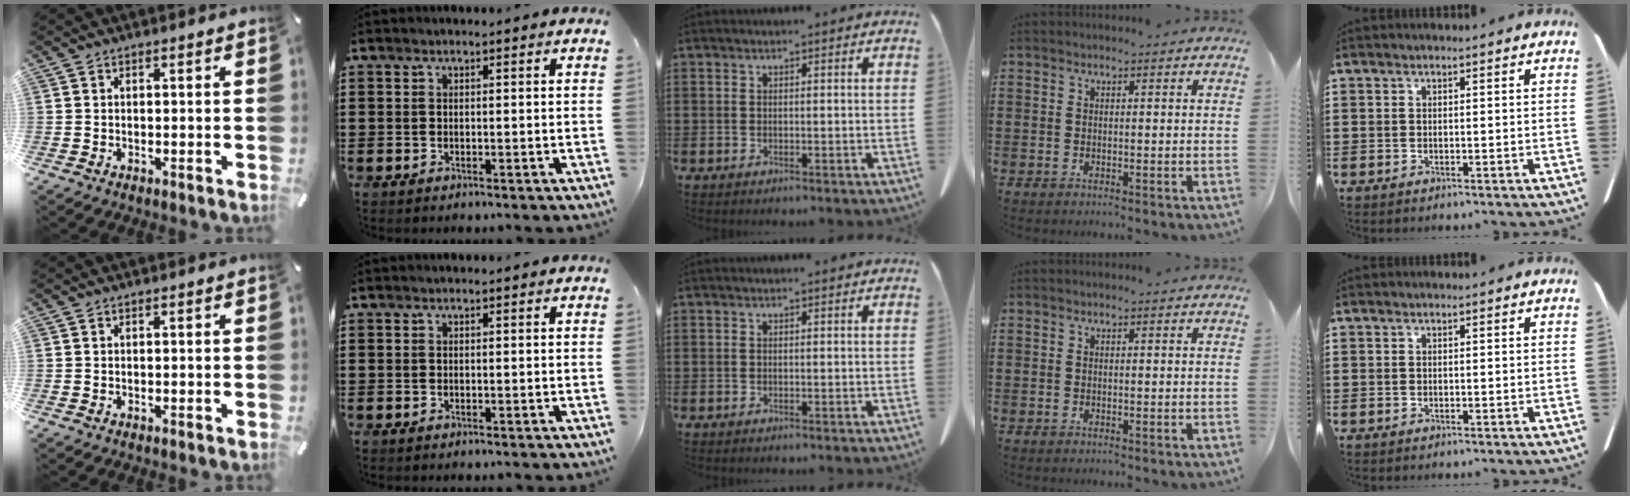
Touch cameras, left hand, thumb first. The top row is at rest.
{}